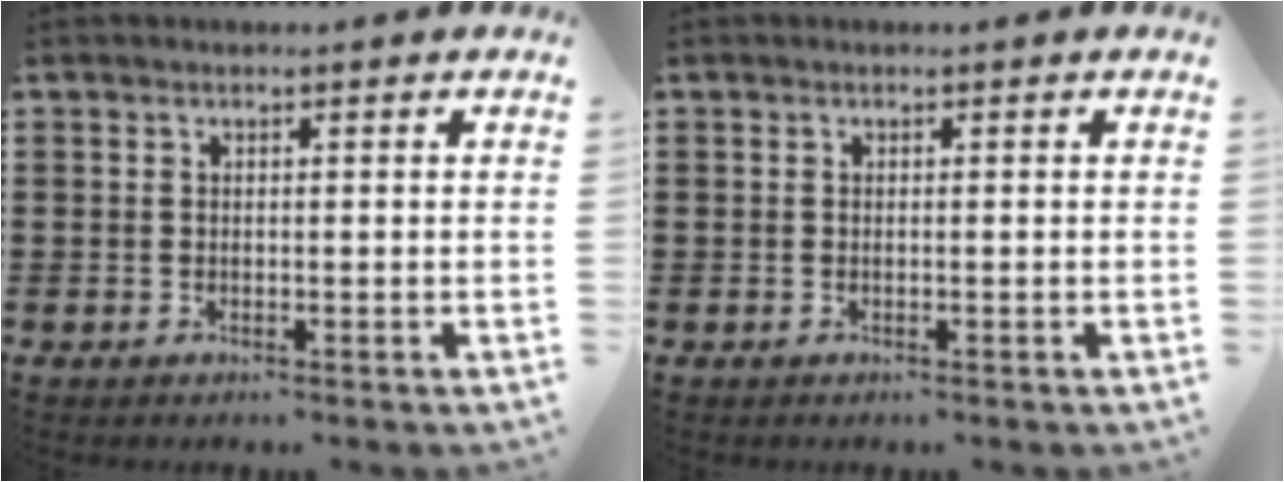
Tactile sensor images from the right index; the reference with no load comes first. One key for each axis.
{"total": 0.0}